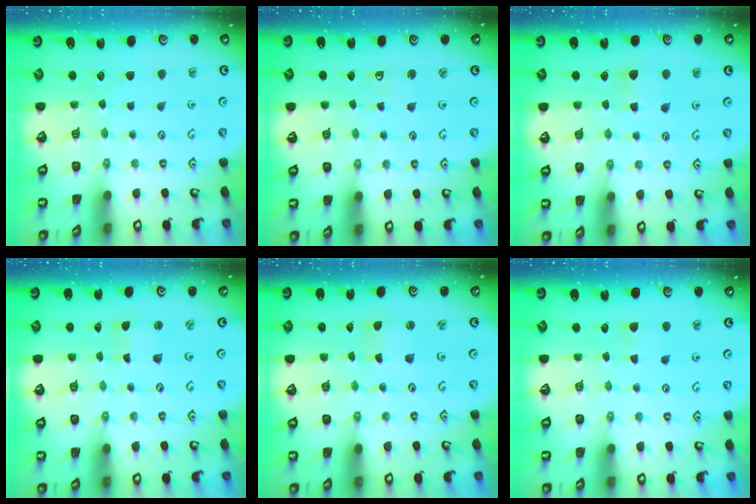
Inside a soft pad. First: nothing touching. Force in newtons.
{"total": 2.9, "press": 2.9, "slide": 0.6}
{"total": 5.1, "press": 5.0, "slide": 1.0}
{"total": 0.8, "press": 0.8, "slide": 0.1}
{"total": 1.5, "press": 1.5, "slide": 0.1}
{"total": 4.6, "press": 4.6, "slide": 0.3}